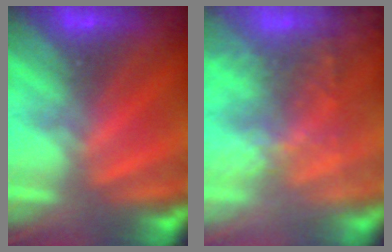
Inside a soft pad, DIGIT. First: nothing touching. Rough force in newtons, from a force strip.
{"total": 9.6}